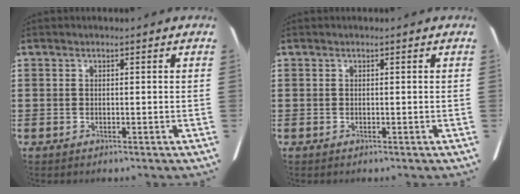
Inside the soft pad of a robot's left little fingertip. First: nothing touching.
{"total": 0.0}